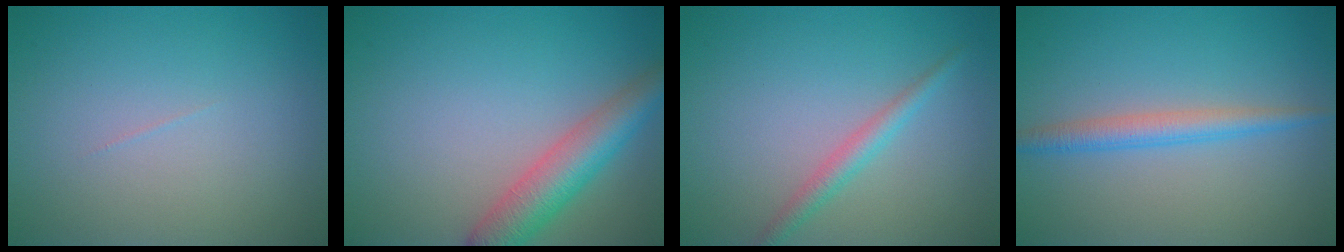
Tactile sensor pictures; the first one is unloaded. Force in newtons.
{"total": 5.1, "press": 5.1, "slide": 0.2}
{"total": 2.0, "press": 2.0, "slide": 0.1}
{"total": 2.6, "press": 2.6, "slide": 0.0}